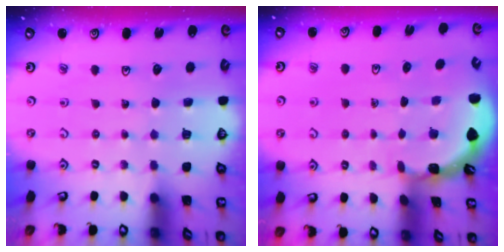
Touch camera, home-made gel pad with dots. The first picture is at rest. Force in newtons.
{"total": 1.8, "press": 1.8, "slide": 0.1}